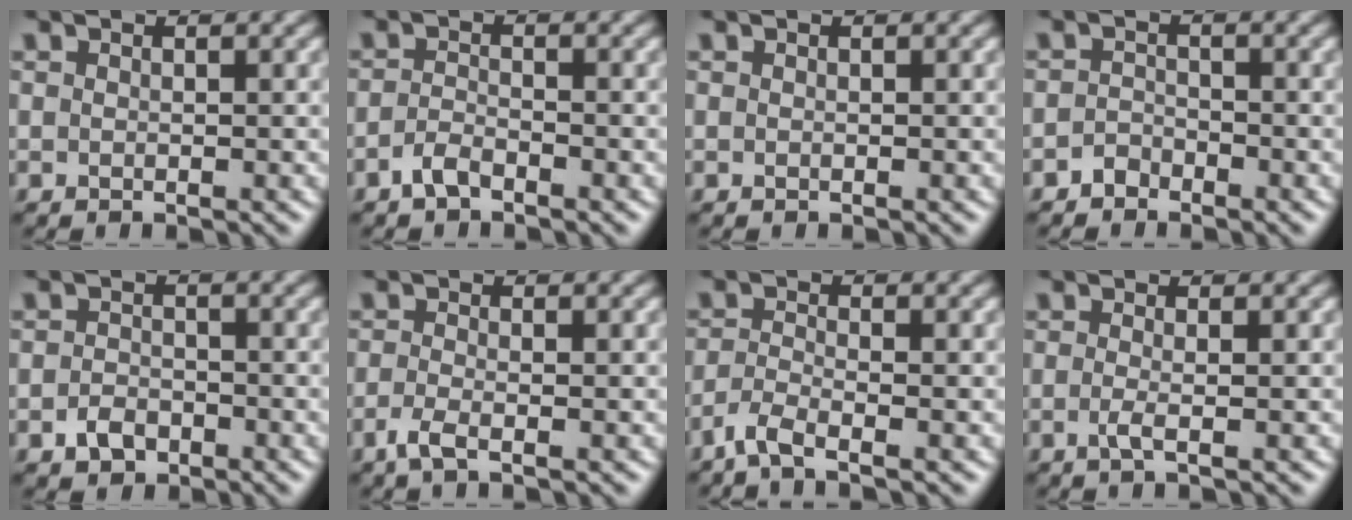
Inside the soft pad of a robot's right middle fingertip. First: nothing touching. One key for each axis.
{"total": 1.6, "fx": -1.2, "fy": 0.6, "fz": 0.9, "tx": -0.023, "ty": 0.003, "tz": -0.028}
{"total": 0.0}
{"total": 1.3, "fx": -1.1, "fy": 0.7, "fz": 0.2, "tx": -0.001, "ty": 0.006, "tz": -0.022}
{"total": 1.9, "fx": -1.1, "fy": 1.3, "fz": 0.9, "tx": -0.015, "ty": 0.002, "tz": -0.023}
{"total": 1.9, "fx": -1.1, "fy": 0.5, "fz": 1.5, "tx": -0.036, "ty": -0.008, "tz": -0.030}
{"total": 2.3, "fx": -1.8, "fy": 0.3, "fz": 1.5, "tx": -0.035, "ty": -0.006, "tz": -0.047}
{"total": 1.5, "fx": -0.3, "fy": 0.4, "fz": 1.4, "tx": -0.026, "ty": -0.005, "tz": -0.009}